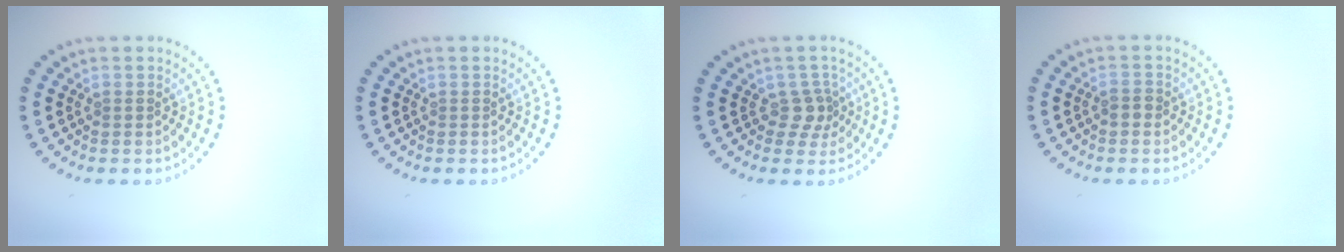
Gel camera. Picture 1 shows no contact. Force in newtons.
{"total": 0.0}
{"total": 2.0, "press": 1.6, "slide": 1.3}
{"total": 1.2, "press": 1.1, "slide": 0.4}